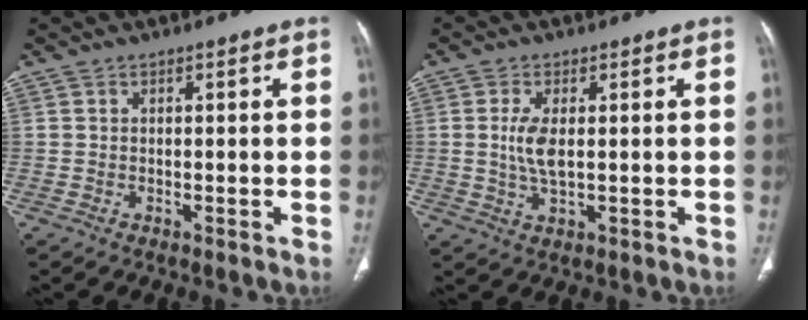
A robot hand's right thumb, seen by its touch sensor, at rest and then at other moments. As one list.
[{"total": 4.9, "force": [0.4, 1.9, 4.5], "torque": [-0.102, -0.008, 0.013]}]